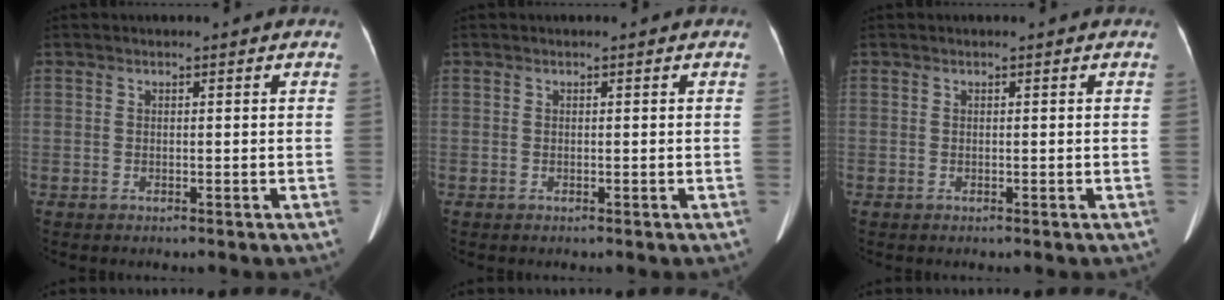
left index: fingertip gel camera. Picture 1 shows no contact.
{"total": 0.0}
{"total": 0.0}